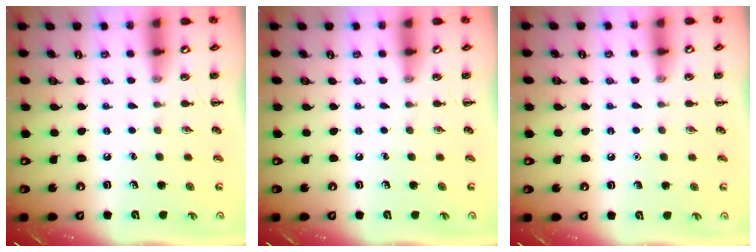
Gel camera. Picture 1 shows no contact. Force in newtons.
{"total": 0.0}
{"total": 1.6, "press": 1.6, "slide": 0.1}